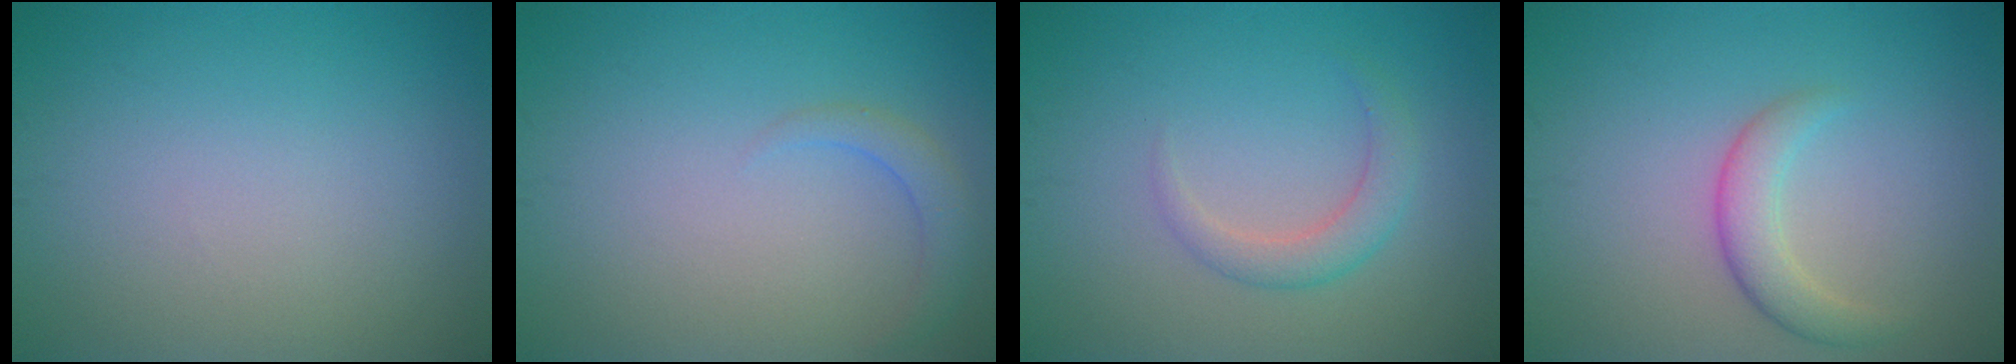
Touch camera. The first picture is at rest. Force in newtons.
{"total": 1.7, "press": 1.7, "slide": 0.3}
{"total": 2.2, "press": 2.2, "slide": 0.2}
{"total": 2.6, "press": 2.6, "slide": 0.1}